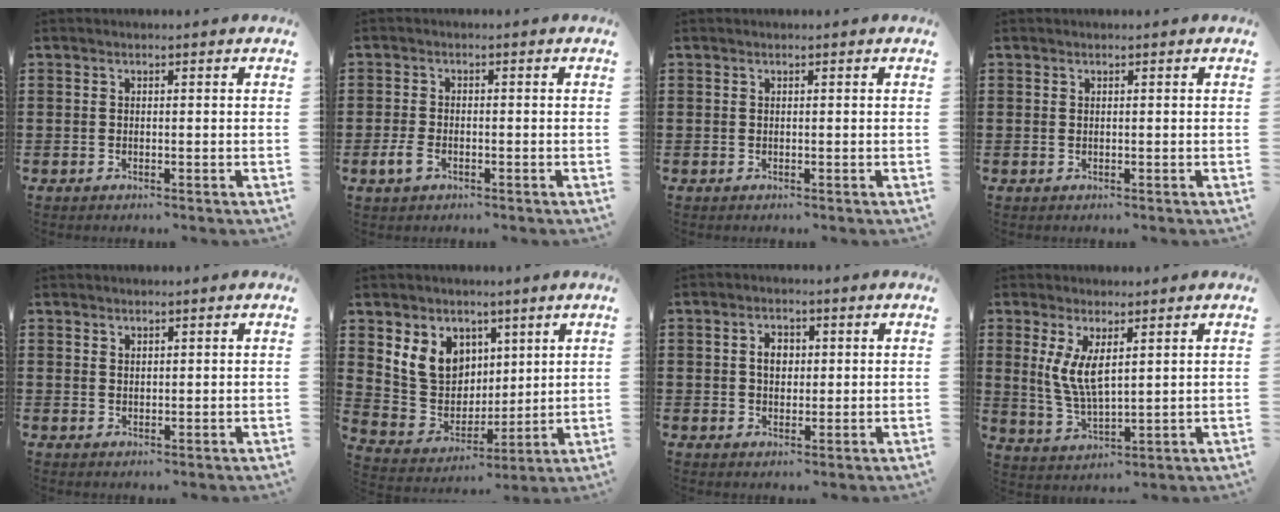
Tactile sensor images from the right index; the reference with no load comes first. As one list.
[{"total": 2.7, "force": [-1.2, 1.5, 1.8], "torque": [-0.056, -0.007, -0.029]}, {"total": 0.0}, {"total": 0.0}, {"total": 1.3, "force": [1.1, 0.6, 0.1], "torque": [-0.004, 0.002, 0.023]}, {"total": 9.3, "force": [4.2, 7.9, 2.7], "torque": [-0.094, -0.009, 0.086]}, {"total": 3.1, "force": [0.5, 2.2, 2.2], "torque": [-0.041, 0.008, 0.005]}, {"total": 6.2, "force": [2.0, 2.4, 5.4], "torque": [-0.125, -0.005, 0.032]}]